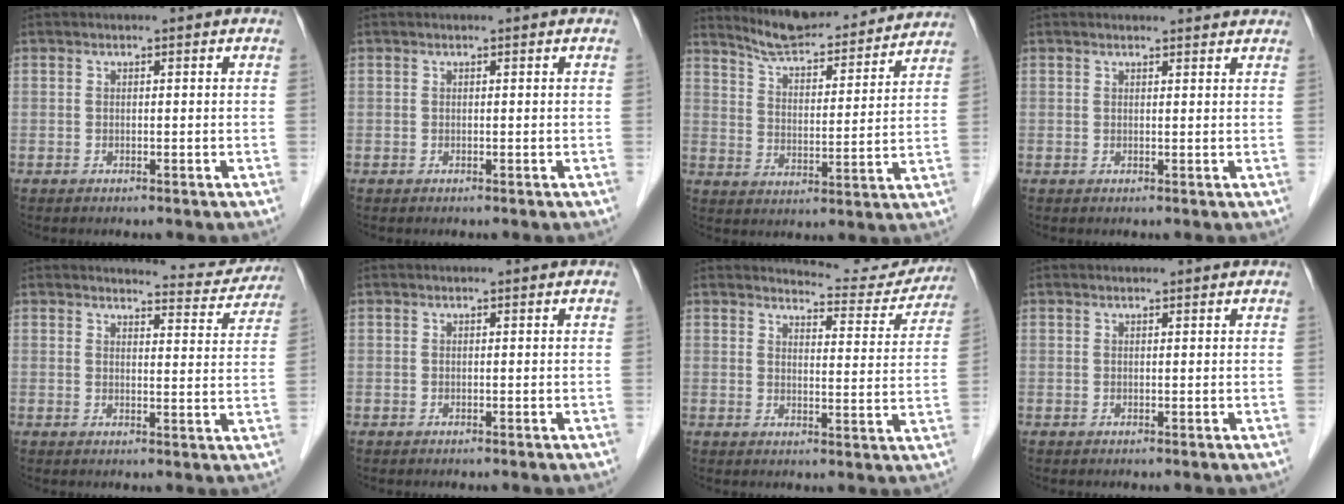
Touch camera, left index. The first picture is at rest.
{"total": 0.7, "force": [0.7, 0.0, 0.3], "torque": [-0.008, 0.008, 0.010]}
{"total": 17.9, "force": [16.8, 3.0, 5.4], "torque": [-0.077, -0.001, 0.235]}
{"total": 4.7, "force": [4.5, 0.6, 1.0], "torque": [-0.014, 0.015, 0.046]}
{"total": 7.9, "force": [7.8, 1.0, -0.2], "torque": [0.010, -0.021, 0.079]}
{"total": 0.0}
{"total": 10.4, "force": [10.3, 1.4, -0.1], "torque": [0.012, -0.034, 0.110]}
{"total": 1.4, "force": [1.3, 0.1, 0.4], "torque": [-0.009, 0.016, 0.022]}